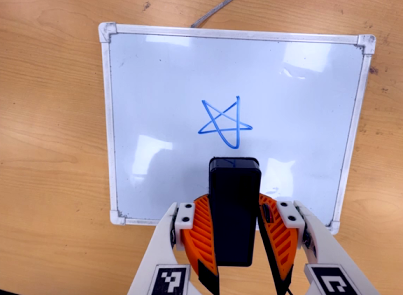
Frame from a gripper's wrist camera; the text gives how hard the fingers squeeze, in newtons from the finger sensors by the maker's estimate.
{"total": 9.4, "left": 7.7, "right": 11.2}